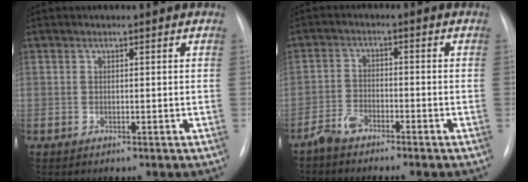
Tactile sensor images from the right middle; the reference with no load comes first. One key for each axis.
{"total": 3.2, "fx": -2.9, "fy": 0.8, "fz": 1.1, "tx": -0.028, "ty": -0.004, "tz": -0.059}